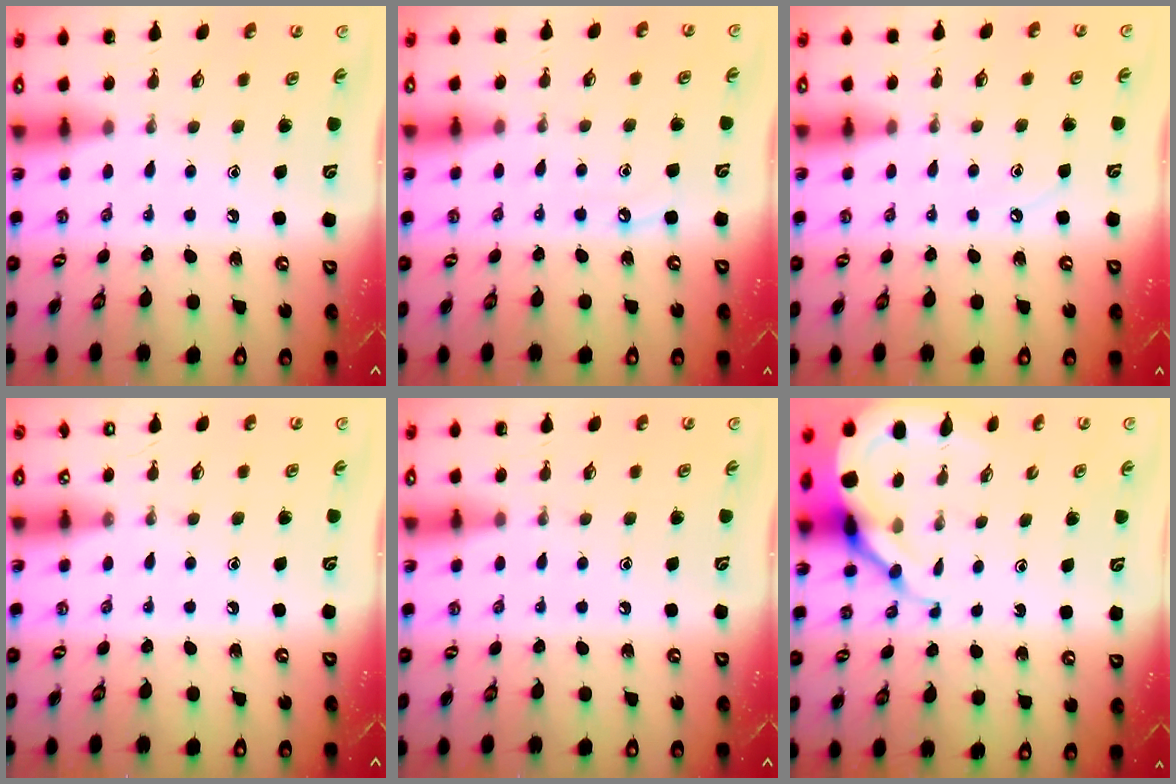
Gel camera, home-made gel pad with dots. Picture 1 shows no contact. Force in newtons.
{"total": 5.2, "press": 5.1, "slide": 0.6}
{"total": 3.1, "press": 3.1, "slide": 0.5}
{"total": 0.0}
{"total": 0.0}
{"total": 9.9, "press": 9.8, "slide": 1.0}